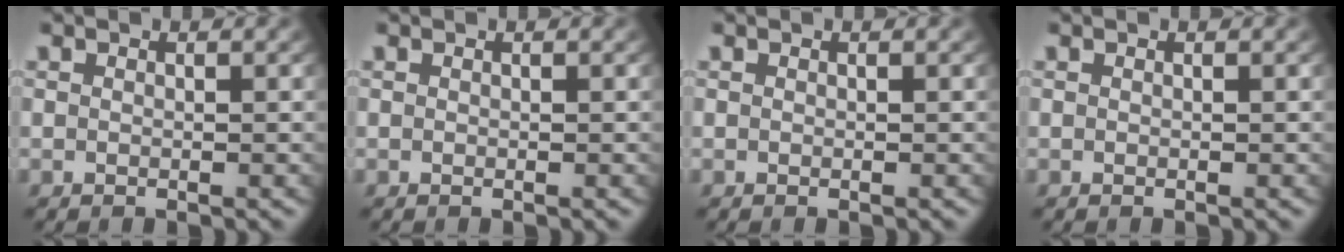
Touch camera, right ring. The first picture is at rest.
{"total": 0.6, "force": [-0.1, -0.5, -0.3], "torque": [0.005, -0.012, 0.008]}
{"total": 0.0}
{"total": 0.0}